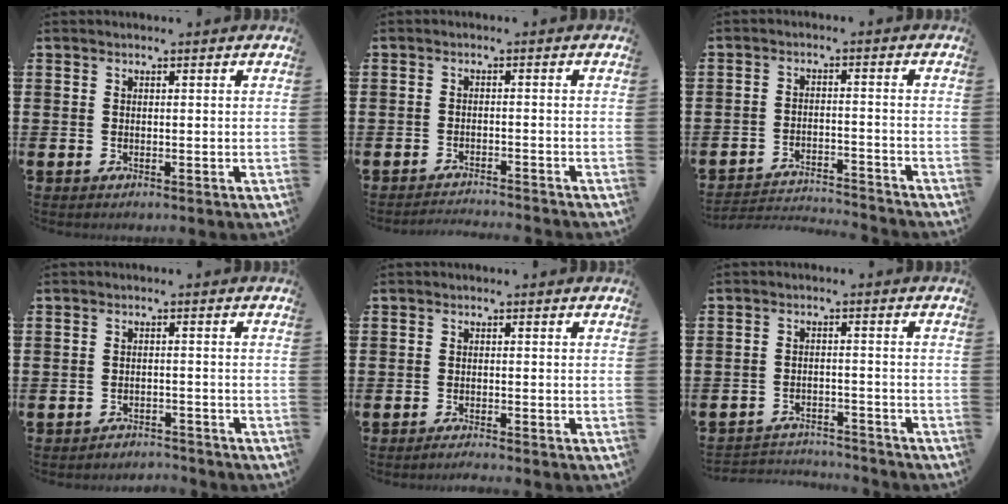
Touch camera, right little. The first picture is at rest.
{"total": 1.7, "force": [-1.7, -0.2, 0.0], "torque": [-0.002, 0.003, -0.034]}
{"total": 2.9, "force": [-2.9, 0.1, 0.2], "torque": [-0.009, 0.003, -0.063]}
{"total": 1.9, "force": [-1.9, 0.1, -0.2], "torque": [-0.002, 0.004, -0.042]}
{"total": 1.0, "force": [-0.9, -0.1, 0.4], "torque": [-0.007, -0.003, -0.018]}
{"total": 2.7, "force": [-2.7, 0.3, -0.1], "torque": [-0.006, 0.001, -0.060]}